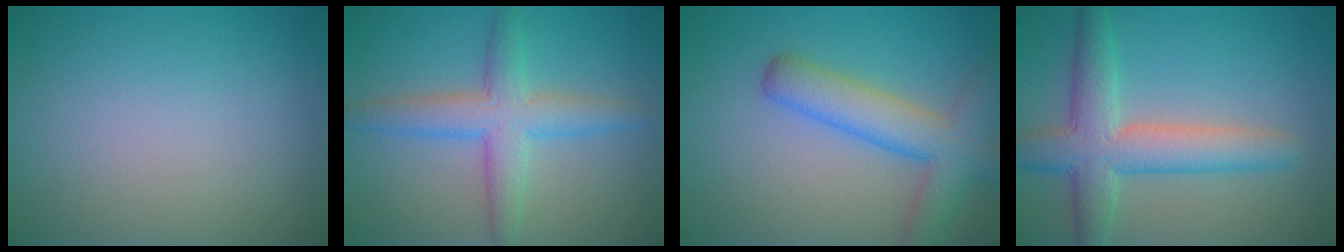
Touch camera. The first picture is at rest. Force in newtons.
{"total": 4.8, "press": 4.8, "slide": 0.1}
{"total": 6.0, "press": 5.9, "slide": 0.3}
{"total": 6.1, "press": 6.1, "slide": 0.3}